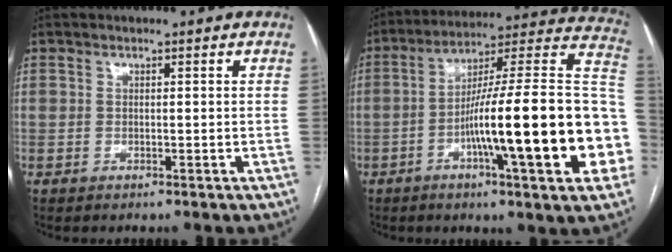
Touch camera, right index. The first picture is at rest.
{"total": 27.3, "force": [-5.9, 2.5, 26.6], "torque": [-0.302, 0.016, -0.095]}